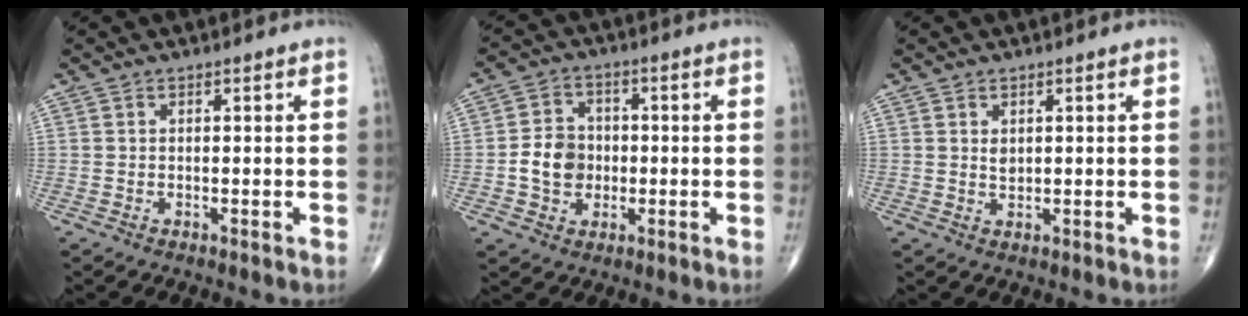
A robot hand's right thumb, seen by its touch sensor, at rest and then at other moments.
{"total": 7.5, "force": [-1.0, 6.3, 3.9], "torque": [-0.048, 0.014, -0.022]}
{"total": 1.6, "force": [0.6, 1.0, 1.1], "torque": [-0.014, -0.005, 0.014]}